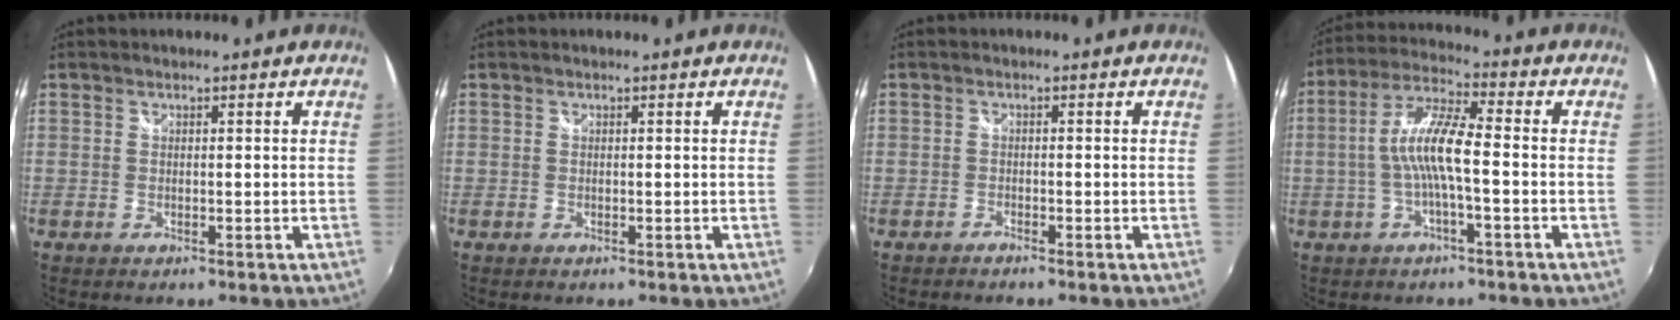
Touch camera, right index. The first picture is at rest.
{"total": 0.0}
{"total": 1.0, "force": [-1.0, 0.2, 0.3], "torque": [-0.012, -0.003, -0.019]}
{"total": 9.0, "force": [-1.5, 1.2, 8.8], "torque": [-0.185, 0.012, -0.027]}